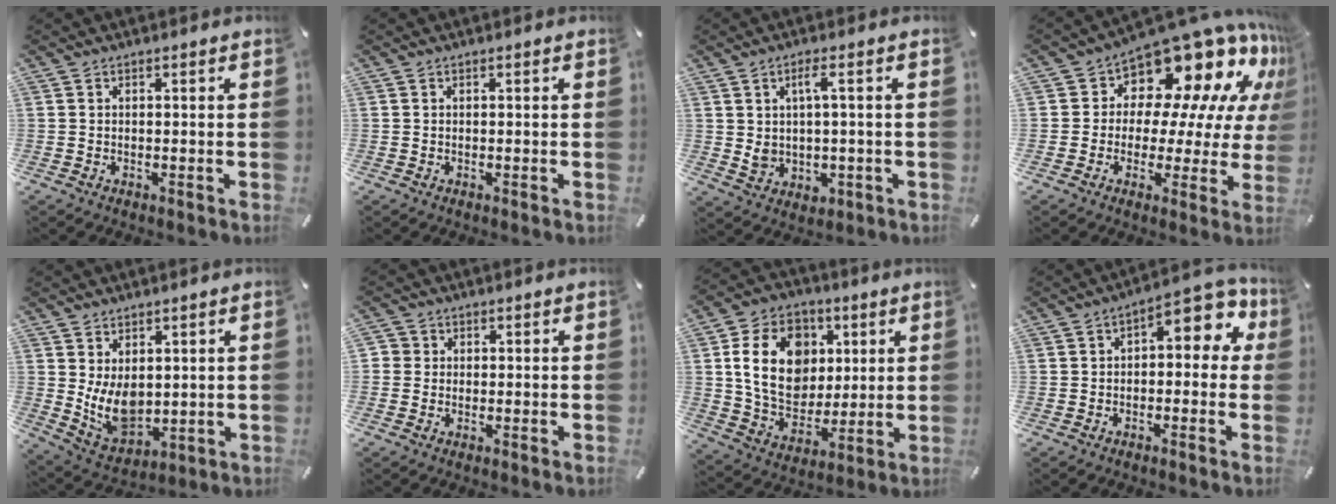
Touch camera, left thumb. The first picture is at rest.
{"total": 0.0}
{"total": 5.6, "force": [1.7, 3.1, 4.3], "torque": [-0.092, -0.009, 0.026]}
{"total": 16.0, "force": [11.4, 8.6, 7.1], "torque": [-0.098, -0.115, 0.192]}
{"total": 8.9, "force": [2.0, 6.4, 5.8], "torque": [-0.117, -0.022, 0.038]}
{"total": 1.8, "force": [-0.2, 1.7, 0.4], "torque": [-0.007, 0.005, -0.005]}
{"total": 17.2, "force": [3.7, 13.6, 9.9], "torque": [-0.183, 0.009, 0.072]}
{"total": 7.7, "force": [2.2, 3.9, 6.2], "torque": [-0.084, -0.021, 0.032]}